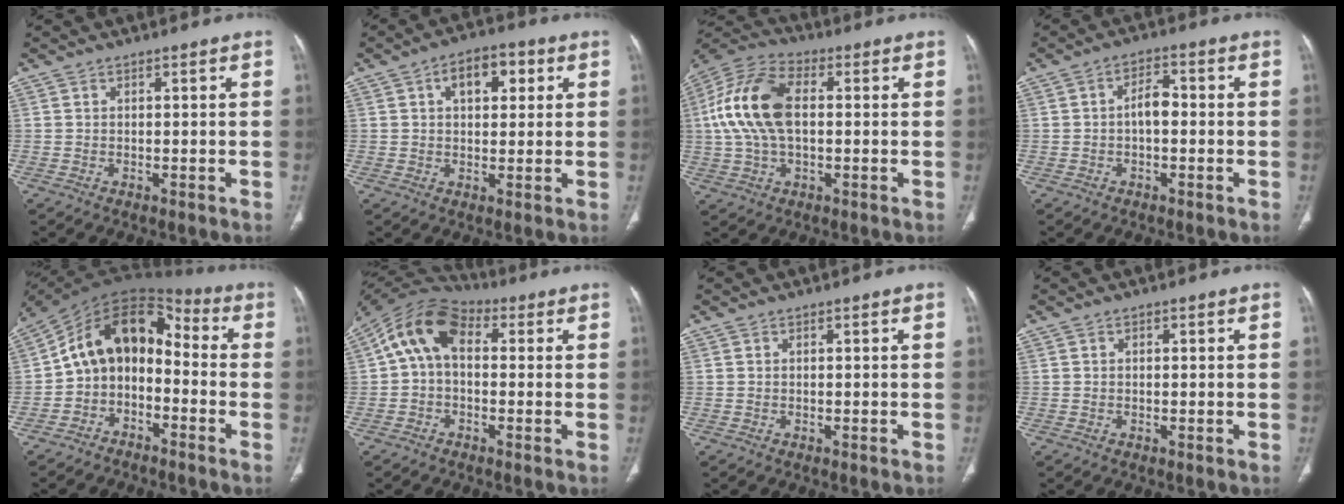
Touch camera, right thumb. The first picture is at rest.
{"total": 7.9, "force": [2.6, 4.8, 5.7], "torque": [-0.051, 0.011, 0.034]}
{"total": 15.4, "force": [1.2, 8.7, 12.6], "torque": [-0.260, 0.029, 0.016]}
{"total": 4.0, "force": [-0.5, 2.2, 3.3], "torque": [-0.046, 0.016, -0.014]}
{"total": 13.0, "force": [-2.9, 9.3, 8.6], "torque": [-0.115, 0.088, -0.065]}
{"total": 11.3, "force": [1.7, 7.4, 8.3], "torque": [-0.139, 0.038, 0.014]}
{"total": 0.0}
{"total": 0.0}